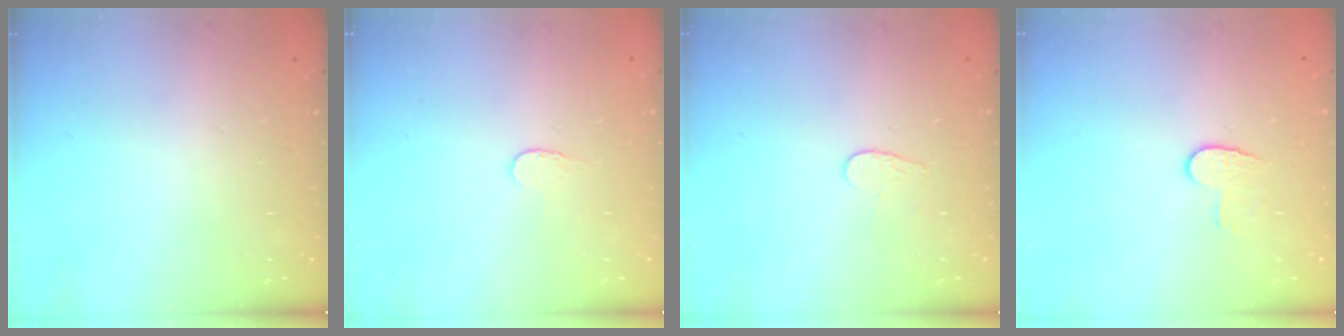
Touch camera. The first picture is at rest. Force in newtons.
{"total": 3.4, "press": 3.4, "slide": 0.3}
{"total": 3.8, "press": 3.8, "slide": 0.3}
{"total": 6.1, "press": 6.1, "slide": 0.5}